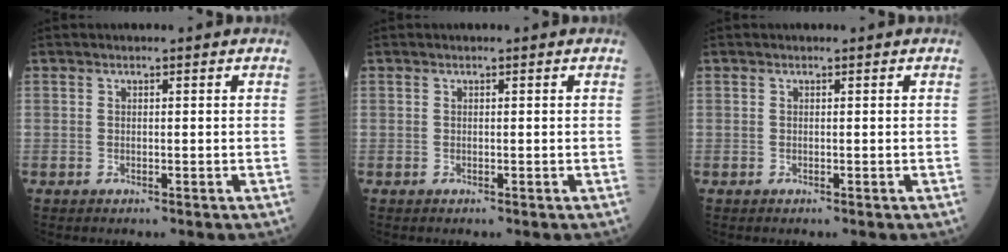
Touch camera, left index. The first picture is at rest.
{"total": 0.0}
{"total": 0.0}